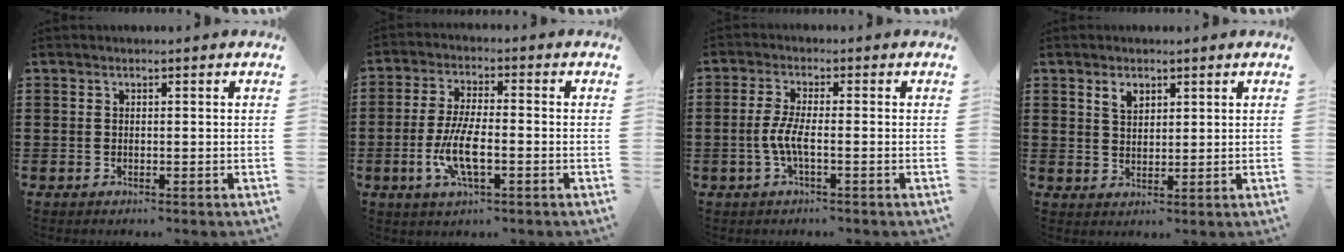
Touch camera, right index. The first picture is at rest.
{"total": 7.6, "force": [-2.4, 2.3, 6.8], "torque": [-0.147, -0.011, -0.047]}
{"total": 4.2, "force": [-1.2, 0.7, 4.0], "torque": [-0.099, -0.008, -0.033]}
{"total": 2.5, "force": [1.7, 1.5, 1.1], "torque": [-0.028, 0.004, 0.033]}